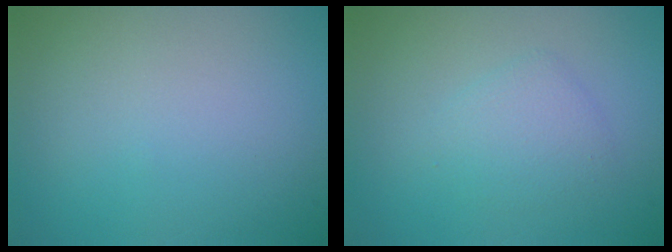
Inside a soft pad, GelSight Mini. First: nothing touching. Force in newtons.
{"total": 2.0, "press": 2.0, "slide": 0.1}